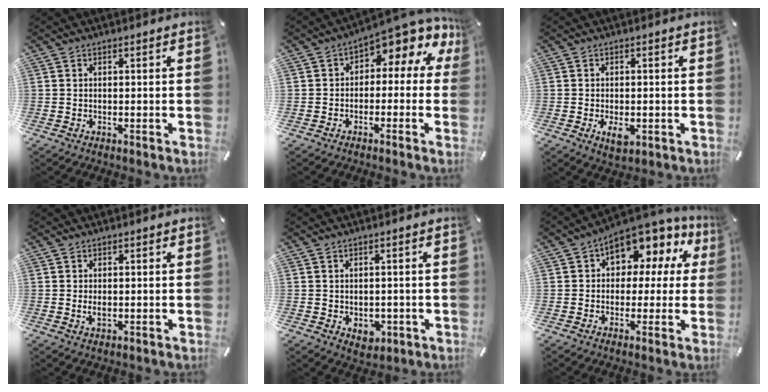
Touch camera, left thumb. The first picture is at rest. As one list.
[{"total": 6.0, "force": [3.5, 3.1, 3.8], "torque": [-0.054, -0.040, 0.057]}, {"total": 4.2, "force": [-1.1, 2.5, 3.1], "torque": [-0.064, -0.005, -0.023]}, {"total": 1.8, "force": [0.0, 1.2, 1.4], "torque": [-0.021, -0.002, -0.002]}, {"total": 3.3, "force": [-0.5, 2.9, 1.6], "torque": [-0.010, -0.001, -0.010]}, {"total": 9.5, "force": [5.3, 6.3, 4.7], "torque": [-0.070, -0.048, 0.096]}]